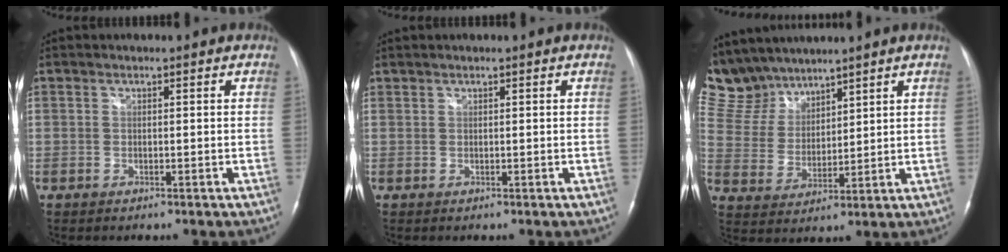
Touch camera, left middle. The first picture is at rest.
{"total": 0.0}
{"total": 11.0, "force": [10.0, 4.4, 1.2], "torque": [-0.044, 0.016, 0.219]}